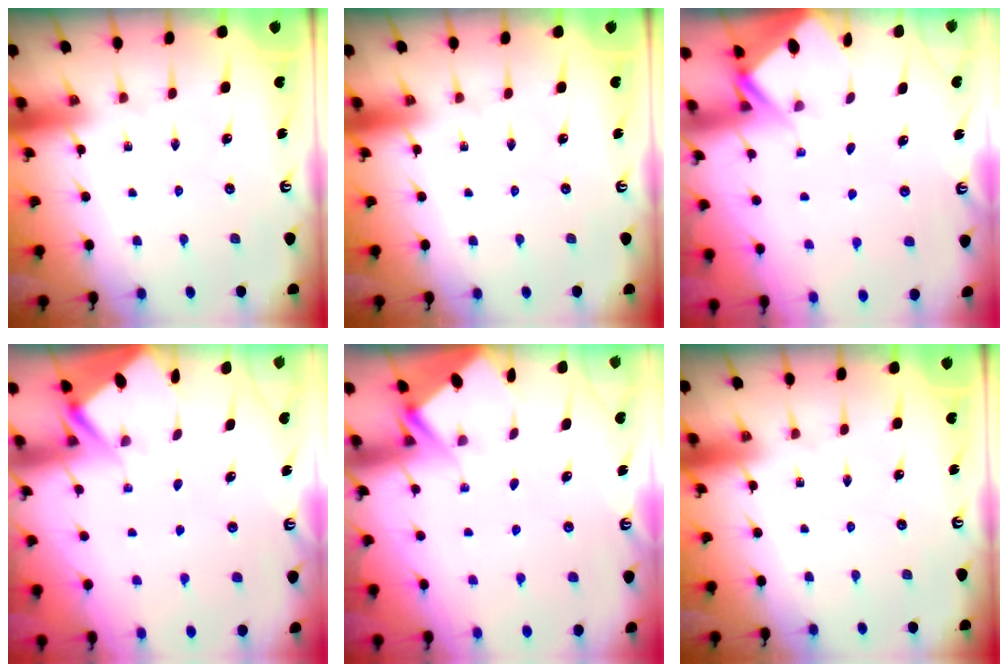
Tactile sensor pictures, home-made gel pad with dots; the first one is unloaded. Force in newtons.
{"total": 0.0}
{"total": 2.4, "press": 2.4, "slide": 0.1}
{"total": 3.6, "press": 3.6, "slide": 0.3}
{"total": 2.6, "press": 2.6, "slide": 0.1}
{"total": 0.0}